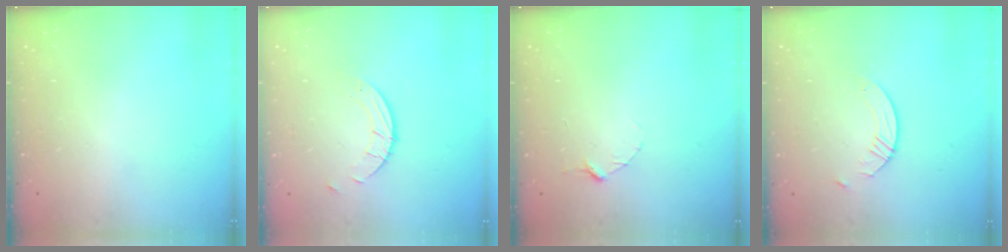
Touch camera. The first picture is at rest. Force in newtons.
{"total": 3.1, "press": 3.1, "slide": 0.2}
{"total": 2.9, "press": 2.9, "slide": 0.3}
{"total": 4.9, "press": 4.8, "slide": 0.5}